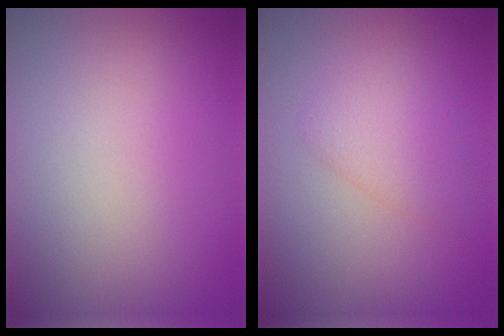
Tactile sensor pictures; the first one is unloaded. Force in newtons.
{"total": 2.4, "press": 2.4, "slide": 0.2}